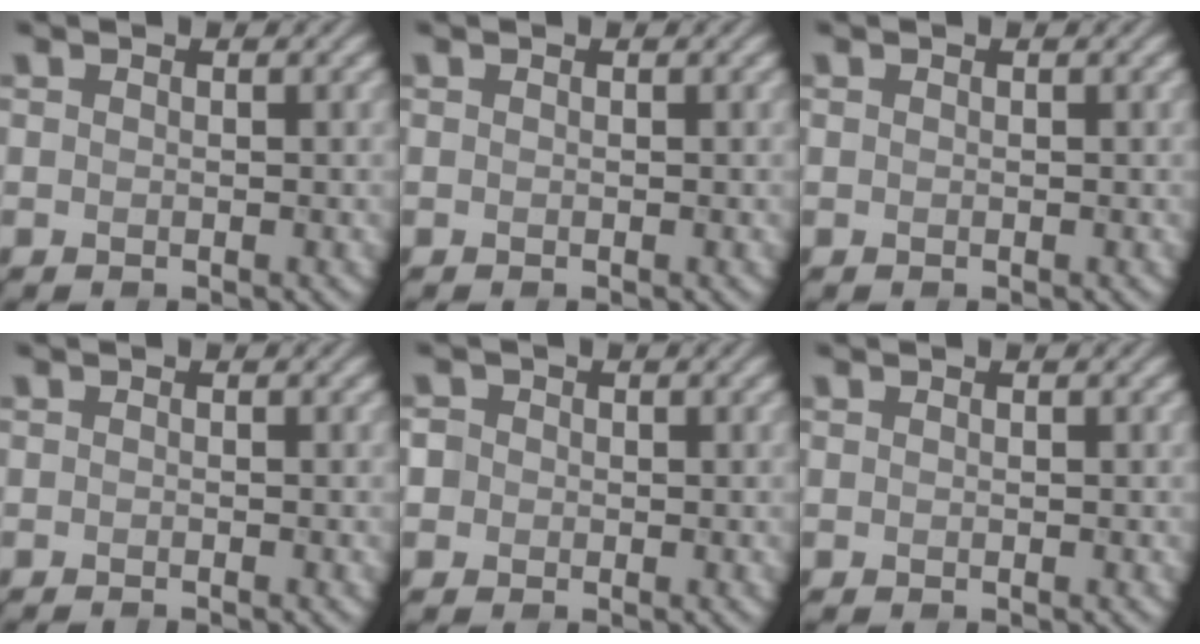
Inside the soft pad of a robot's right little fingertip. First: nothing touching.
{"total": 0.0}
{"total": 0.0}
{"total": 0.7, "force": [-0.6, 0.1, 0.3], "torque": [0.000, -0.004, -0.014]}
{"total": 1.8, "force": [0.3, 1.7, 0.6], "torque": [-0.002, 0.012, -0.007]}
{"total": 0.0}